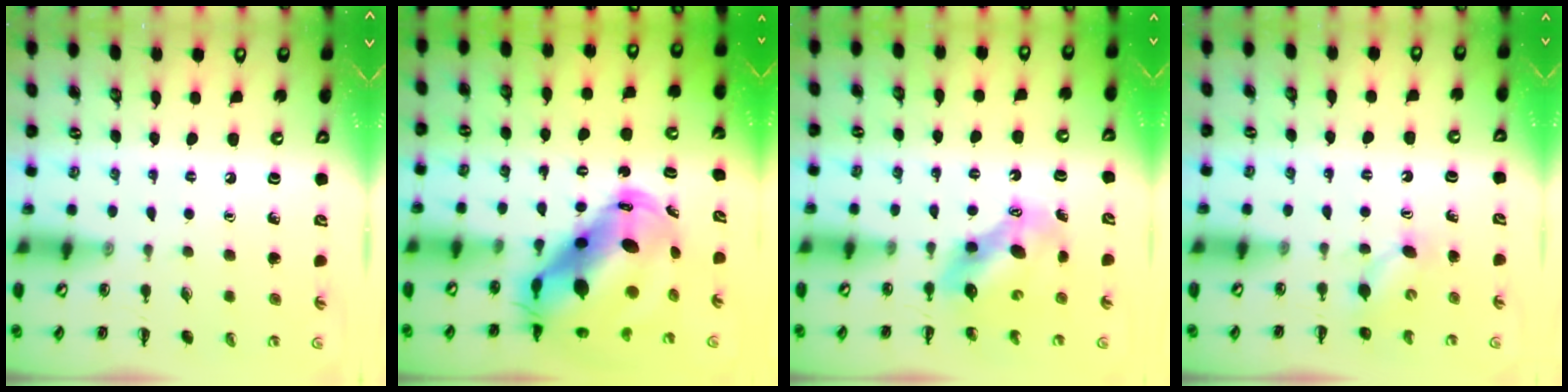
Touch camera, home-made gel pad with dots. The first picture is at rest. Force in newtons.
{"total": 16.2, "press": 15.7, "slide": 4.2}
{"total": 7.1, "press": 7.0, "slide": 1.2}
{"total": 3.9, "press": 3.8, "slide": 1.1}